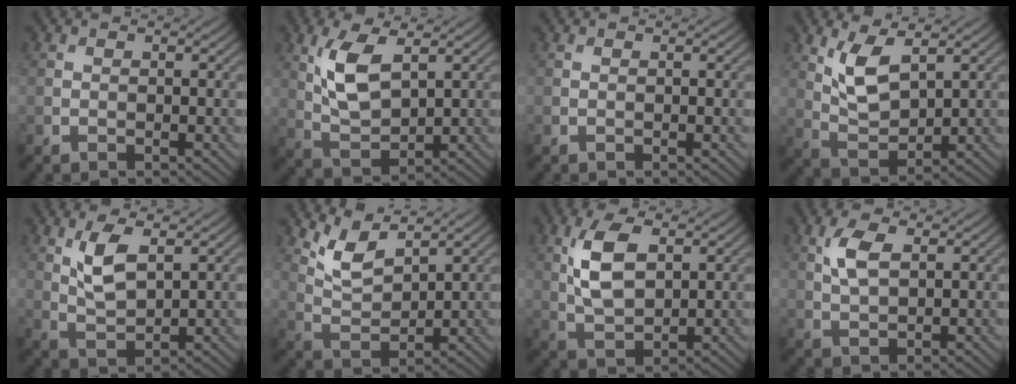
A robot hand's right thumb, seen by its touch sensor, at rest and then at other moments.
{"total": 7.2, "force": [2.6, 3.2, 5.9], "torque": [-0.132, -0.002, 0.055]}
{"total": 0.0}
{"total": 6.2, "force": [2.9, 2.6, 4.8], "torque": [-0.108, -0.007, 0.062]}
{"total": 5.2, "force": [2.1, 2.1, 4.2], "torque": [-0.099, -0.003, 0.043]}
{"total": 5.3, "force": [3.9, 1.7, 3.2], "torque": [-0.082, -0.008, 0.085]}
{"total": 7.2, "force": [2.1, 3.6, 5.9], "torque": [-0.131, 0.004, 0.043]}
{"total": 4.1, "force": [1.5, 1.9, 3.3], "torque": [-0.079, 0.005, 0.032]}